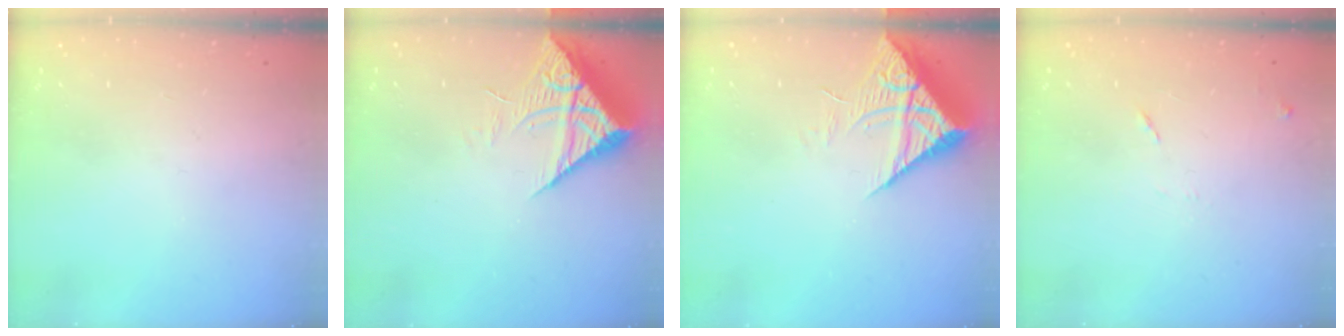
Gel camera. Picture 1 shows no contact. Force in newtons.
{"total": 7.7, "press": 7.6, "slide": 0.8}
{"total": 7.7, "press": 7.6, "slide": 0.8}
{"total": 5.7, "press": 5.7, "slide": 0.7}